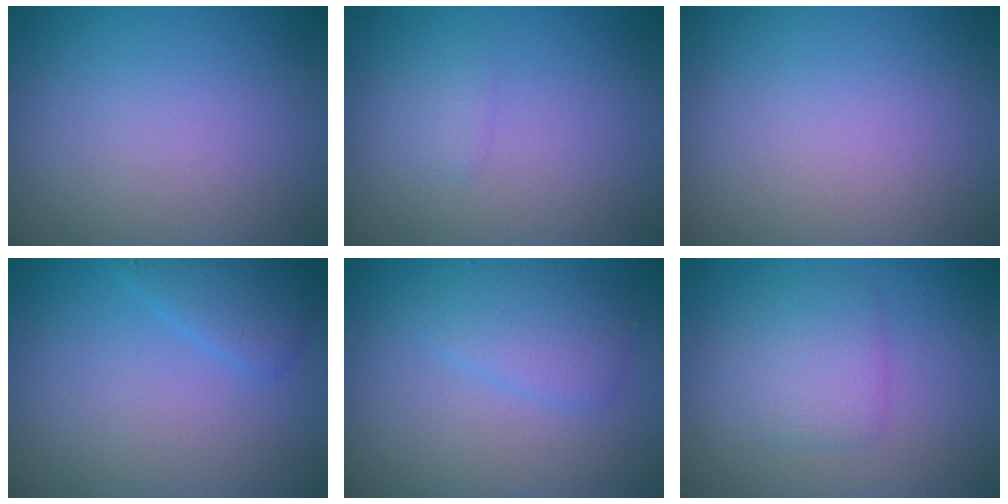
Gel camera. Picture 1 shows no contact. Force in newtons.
{"total": 0.9, "press": 0.9, "slide": 0.1}
{"total": 0.0}
{"total": 2.1, "press": 2.0, "slide": 0.2}
{"total": 2.6, "press": 2.6, "slide": 0.0}
{"total": 2.7, "press": 2.7, "slide": 0.1}